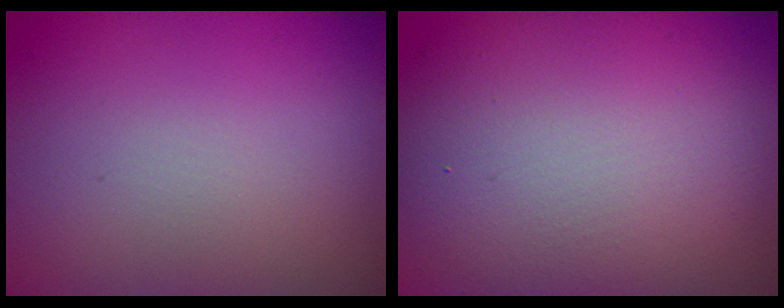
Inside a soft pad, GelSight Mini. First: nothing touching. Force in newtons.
{"total": 11.9, "press": 11.9, "slide": 0.7}